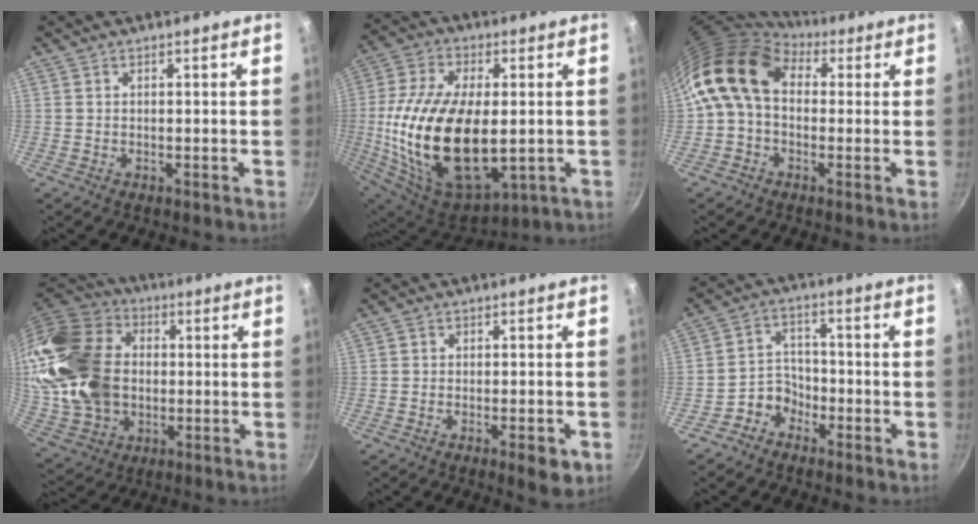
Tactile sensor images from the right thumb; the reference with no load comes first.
{"total": 26.3, "force": [-1.3, 13.9, 22.2], "torque": [-0.429, -0.001, -0.009]}
{"total": 12.6, "force": [2.4, 9.3, 8.2], "torque": [-0.132, 0.018, 0.019]}
{"total": 26.0, "force": [2.1, 19.3, 17.2], "torque": [-0.327, 0.028, 0.052]}
{"total": 5.0, "force": [-2.1, 1.7, 4.2], "torque": [-0.049, 0.010, -0.025]}
{"total": 5.2, "force": [-3.4, 3.8, 1.0], "torque": [0.013, 0.044, -0.066]}